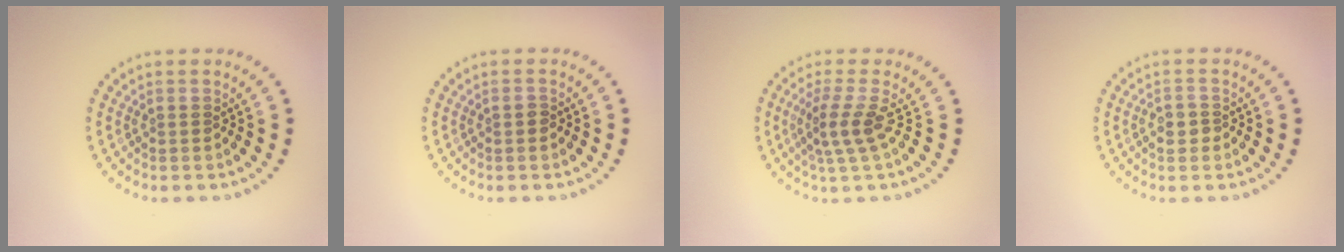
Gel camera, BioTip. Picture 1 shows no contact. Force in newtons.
{"total": 0.7, "press": 0.7, "slide": 0.0}
{"total": 2.7, "press": 1.9, "slide": 1.8}
{"total": 1.5, "press": 1.5, "slide": 0.3}